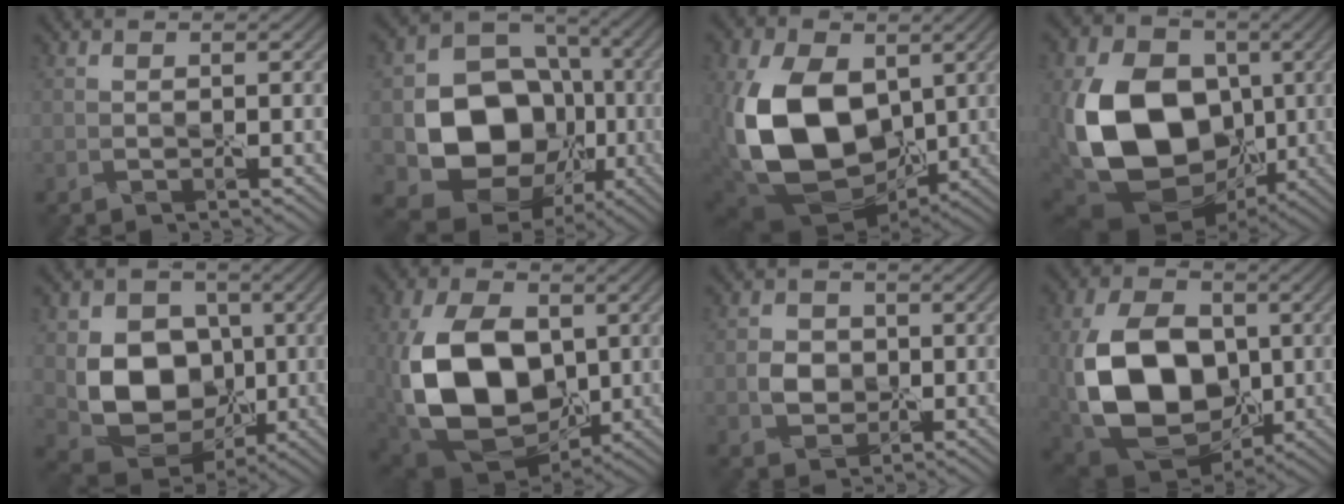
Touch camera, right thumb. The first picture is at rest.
{"total": 13.0, "force": [-2.2, 10.9, 6.7], "torque": [-0.110, -0.025, -0.039]}
{"total": 14.6, "force": [0.3, 10.3, 10.4], "torque": [-0.233, -0.024, 0.001]}
{"total": 16.2, "force": [-1.2, 11.9, 10.8], "torque": [-0.230, -0.017, -0.018]}
{"total": 9.0, "force": [0.2, 7.5, 5.0], "torque": [-0.104, -0.009, 0.000]}
{"total": 15.4, "force": [-0.5, 10.5, 11.2], "torque": [-0.229, -0.022, -0.004]}
{"total": 2.1, "force": [0.1, 2.1, 0.4], "torque": [-0.001, 0.005, -0.005]}
{"total": 13.8, "force": [-0.7, 9.9, 9.6], "torque": [-0.205, -0.004, -0.022]}